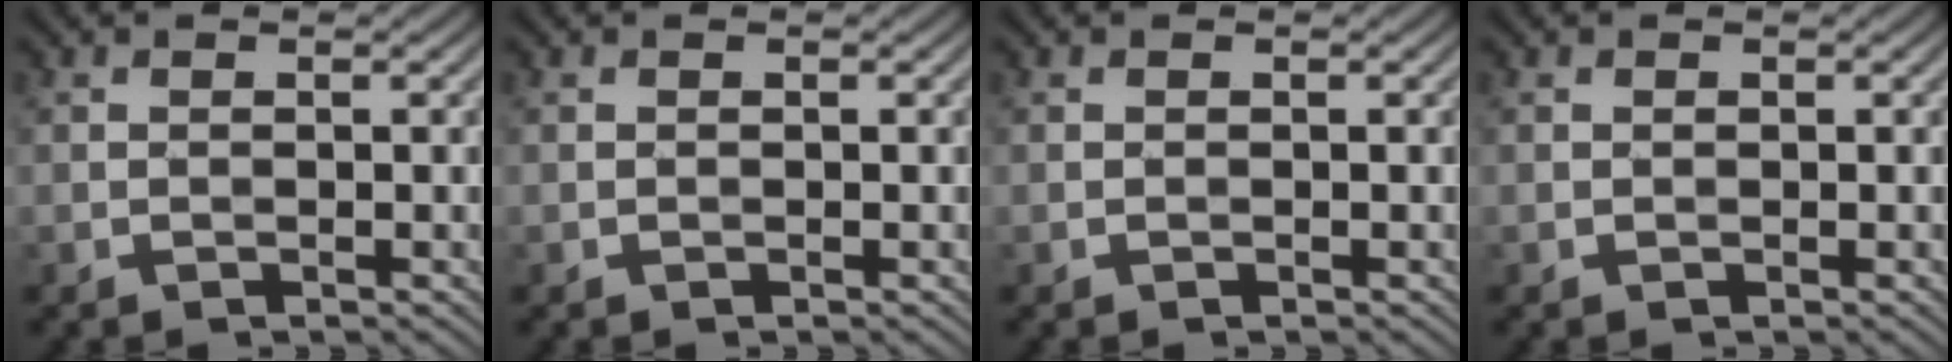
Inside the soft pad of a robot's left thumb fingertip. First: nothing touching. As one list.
[{"total": 0.0}, {"total": 0.0}, {"total": 0.0}]